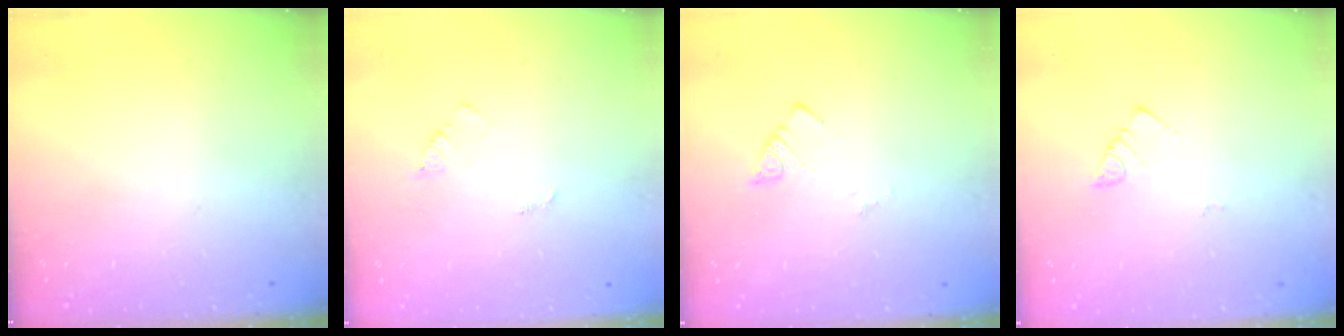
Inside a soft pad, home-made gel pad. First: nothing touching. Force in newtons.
{"total": 2.9, "press": 2.9, "slide": 0.3}
{"total": 1.9, "press": 1.9, "slide": 0.1}
{"total": 2.7, "press": 2.6, "slide": 0.5}